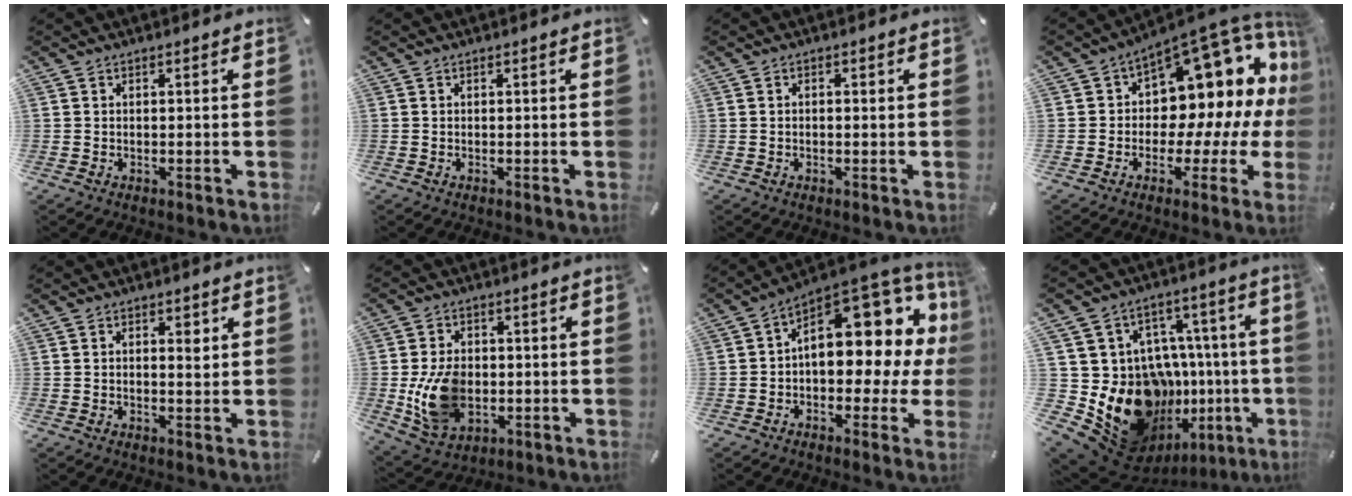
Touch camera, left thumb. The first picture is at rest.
{"total": 0.0}
{"total": 0.8, "force": [-0.2, 0.4, 0.7], "torque": [-0.014, 0.001, -0.004]}
{"total": 14.4, "force": [7.3, 8.9, 8.7], "torque": [-0.106, -0.090, 0.123]}
{"total": 2.4, "force": [0.6, 1.3, 2.0], "torque": [-0.017, -0.005, 0.004]}
{"total": 12.6, "force": [-1.7, 9.3, 8.3], "torque": [-0.159, 0.000, -0.025]}
{"total": 18.3, "force": [6.0, 9.9, 14.1], "torque": [-0.167, -0.062, 0.098]}
{"total": 23.4, "force": [-8.1, 17.2, 13.6], "torque": [-0.220, 0.010, -0.082]}